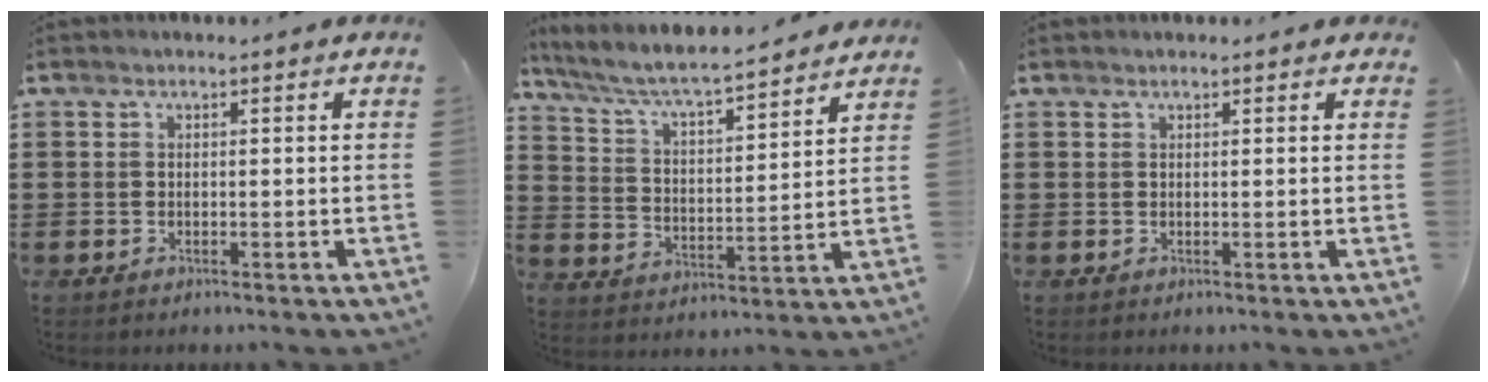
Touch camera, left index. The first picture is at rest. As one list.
[{"total": 5.6, "force": [5.1, 0.1, 2.4], "torque": [-0.070, -0.038, 0.079]}, {"total": 0.7, "force": [0.5, 0.1, 0.4], "torque": [-0.008, 0.001, 0.010]}]